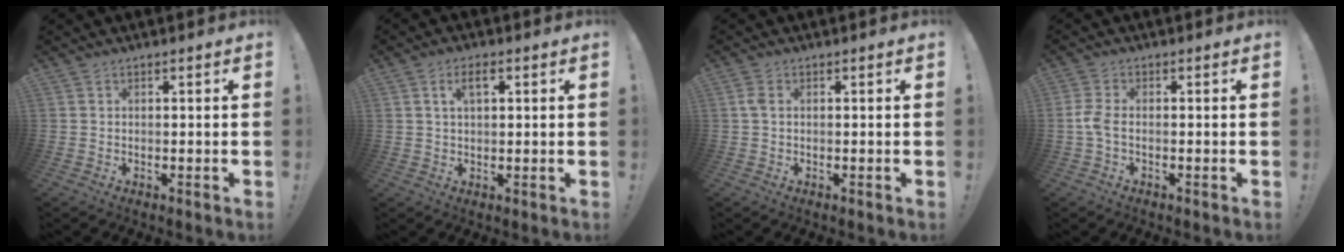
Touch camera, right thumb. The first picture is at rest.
{"total": 4.3, "force": [1.4, 2.2, 3.4], "torque": [-0.060, 0.005, 0.022]}
{"total": 1.9, "force": [0.2, 1.1, 1.5], "torque": [-0.022, 0.003, 0.002]}
{"total": 3.7, "force": [-0.9, 1.4, 3.3], "torque": [-0.078, -0.003, -0.020]}